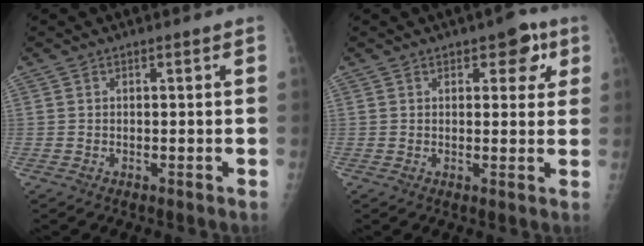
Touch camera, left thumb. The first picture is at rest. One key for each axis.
{"total": 5.7, "fx": 2.7, "fy": 3.1, "fz": 3.9, "tx": -0.015, "ty": -0.007, "tz": 0.026}